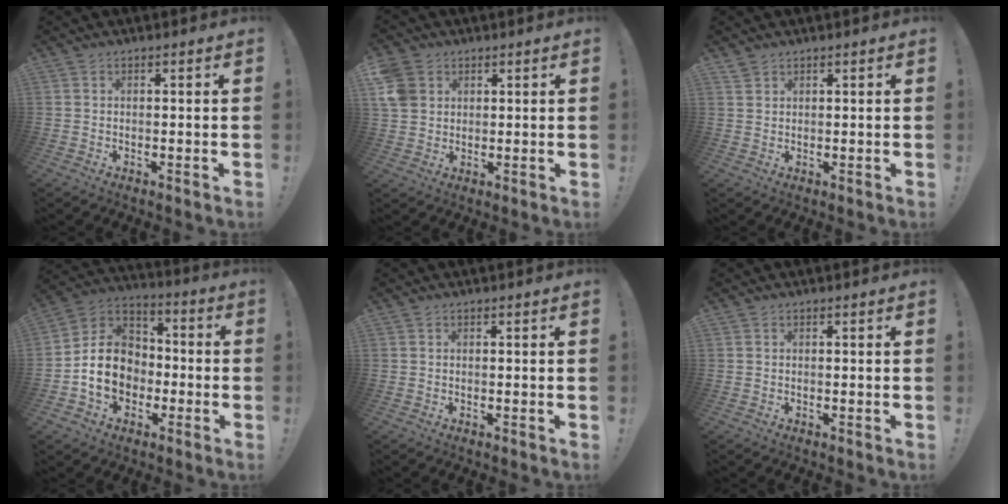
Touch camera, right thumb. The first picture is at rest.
{"total": 7.3, "force": [3.1, 6.0, 2.8], "torque": [-0.068, -0.006, 0.065]}
{"total": 1.6, "force": [1.5, 0.4, 0.3], "torque": [0.001, -0.011, 0.027]}
{"total": 15.0, "force": [-3.8, 12.1, 8.1], "torque": [-0.142, 0.029, -0.062]}
{"total": 0.0}
{"total": 0.0}